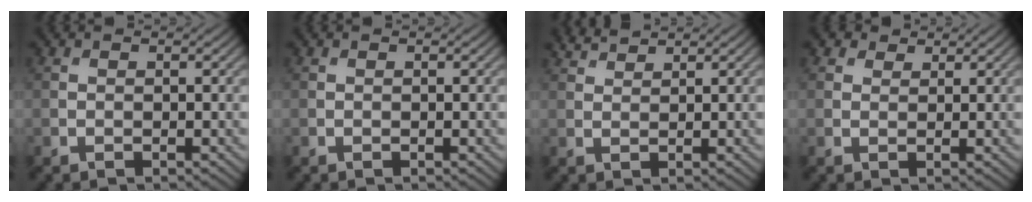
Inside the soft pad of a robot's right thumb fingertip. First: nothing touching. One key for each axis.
{"total": 0.0}
{"total": 2.0, "fx": 1.9, "fy": 0.3, "fz": 0.5, "tx": -0.018, "ty": 0.003, "tz": 0.043}
{"total": 2.0, "fx": 1.5, "fy": 1.2, "fz": 0.6, "tx": -0.012, "ty": 0.004, "tz": 0.023}